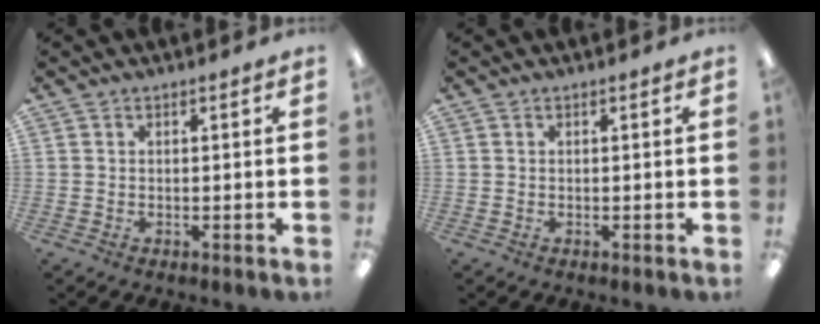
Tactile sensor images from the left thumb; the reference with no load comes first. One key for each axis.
{"total": 0.0}